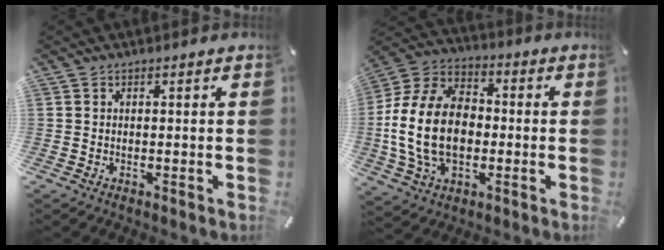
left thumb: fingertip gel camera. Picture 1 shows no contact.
{"total": 18.5, "force": [-2.2, 13.2, 12.8], "torque": [-0.298, 0.014, -0.044]}